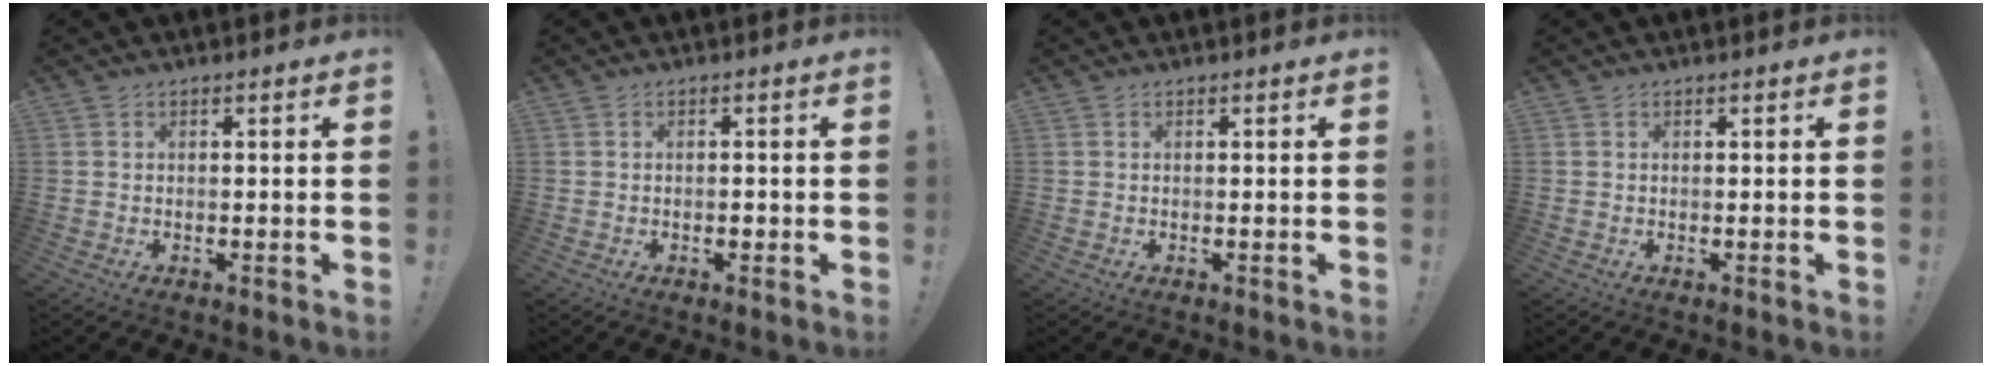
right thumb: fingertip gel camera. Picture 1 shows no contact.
{"total": 1.4, "force": [-0.7, 0.9, 0.8], "torque": [-0.003, -0.003, -0.015]}
{"total": 0.0}
{"total": 0.0}